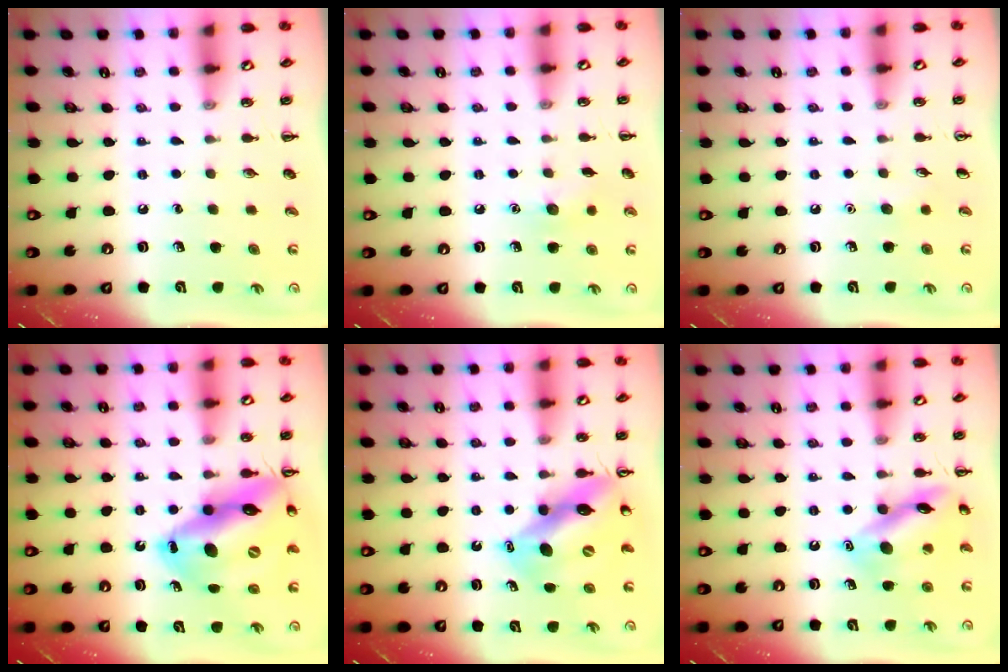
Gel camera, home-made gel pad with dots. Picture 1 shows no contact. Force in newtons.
{"total": 6.6, "press": 6.4, "slide": 1.5}
{"total": 3.4, "press": 3.3, "slide": 1.0}
{"total": 22.0, "press": 21.4, "slide": 5.4}
{"total": 12.8, "press": 12.2, "slide": 3.9}
{"total": 14.2, "press": 14.2, "slide": 1.1}